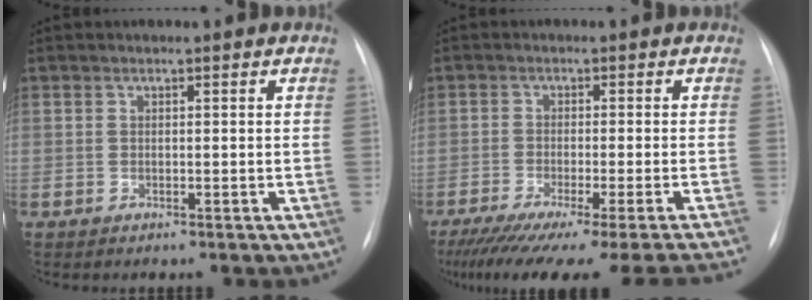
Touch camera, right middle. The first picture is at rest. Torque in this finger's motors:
{"motor_torque": [1.09, -1.05, 0.24, 0.12]}